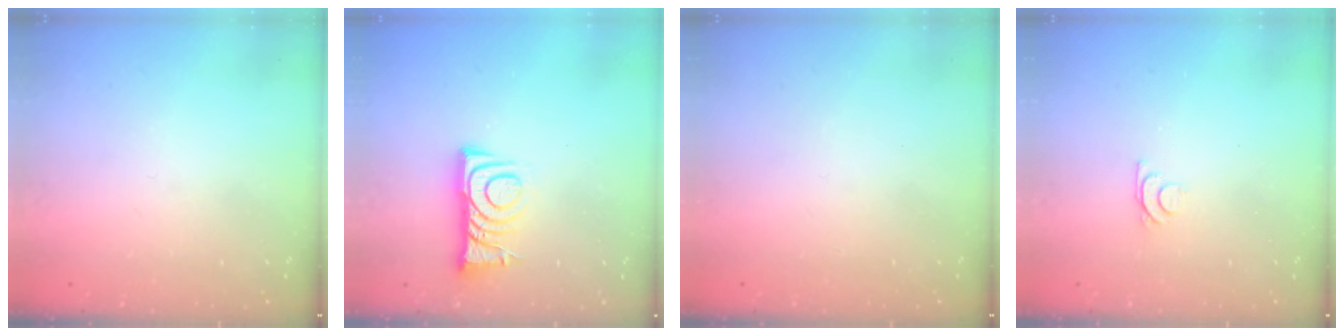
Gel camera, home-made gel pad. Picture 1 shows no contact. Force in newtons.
{"total": 7.6, "press": 7.6, "slide": 0.7}
{"total": 1.5, "press": 1.5, "slide": 0.1}
{"total": 5.1, "press": 5.0, "slide": 0.9}